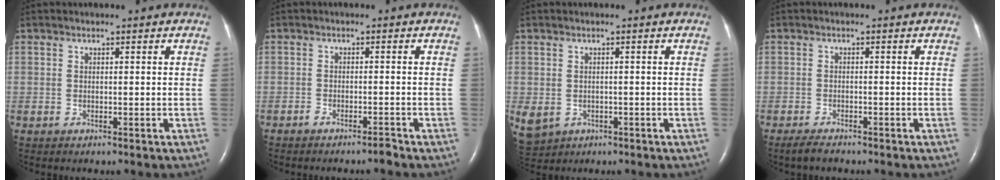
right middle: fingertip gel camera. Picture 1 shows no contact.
{"total": 1.4, "force": [-1.3, 0.0, 0.5], "torque": [-0.012, -0.001, -0.023]}
{"total": 10.0, "force": [-3.3, 8.5, 4.3], "torque": [-0.133, -0.001, -0.038]}
{"total": 2.2, "force": [-1.9, 0.6, 1.1], "torque": [-0.032, -0.006, -0.031]}